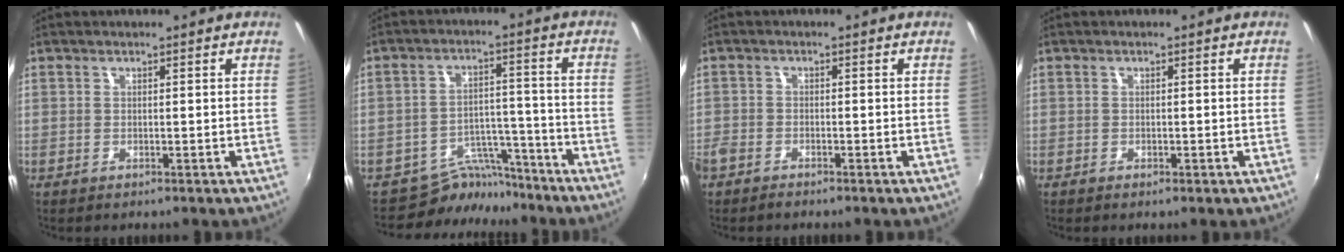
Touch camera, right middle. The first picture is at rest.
{"total": 8.0, "force": [-7.4, 3.2, -0.4], "torque": [0.002, 0.031, -0.120]}
{"total": 3.4, "force": [-2.8, 1.5, 1.2], "torque": [-0.034, -0.010, -0.056]}
{"total": 0.9, "force": [-0.6, 0.5, 0.5], "torque": [-0.009, -0.004, -0.010]}